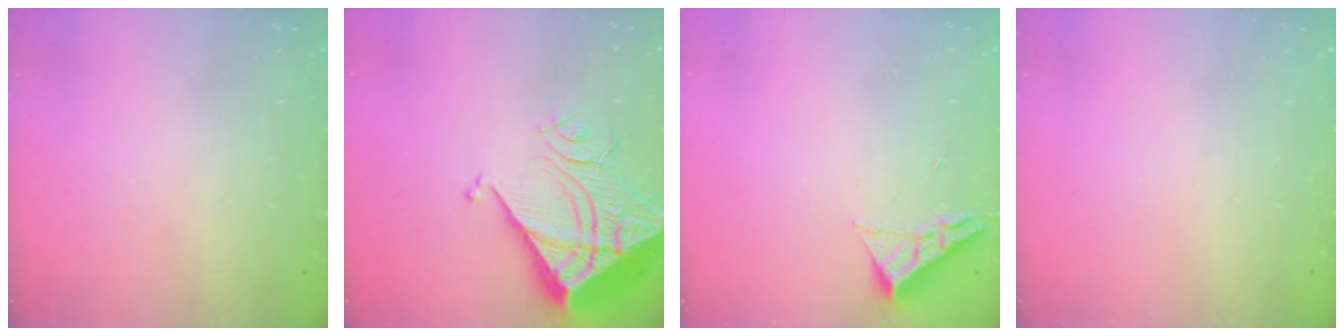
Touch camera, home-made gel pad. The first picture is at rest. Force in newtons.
{"total": 9.4, "press": 9.3, "slide": 1.0}
{"total": 3.8, "press": 3.8, "slide": 0.5}
{"total": 0.0}